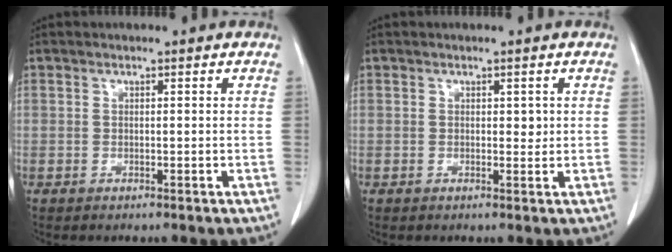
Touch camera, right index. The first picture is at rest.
{"total": 1.1, "force": [0.3, 0.7, 0.7], "torque": [-0.006, 0.001, 0.007]}